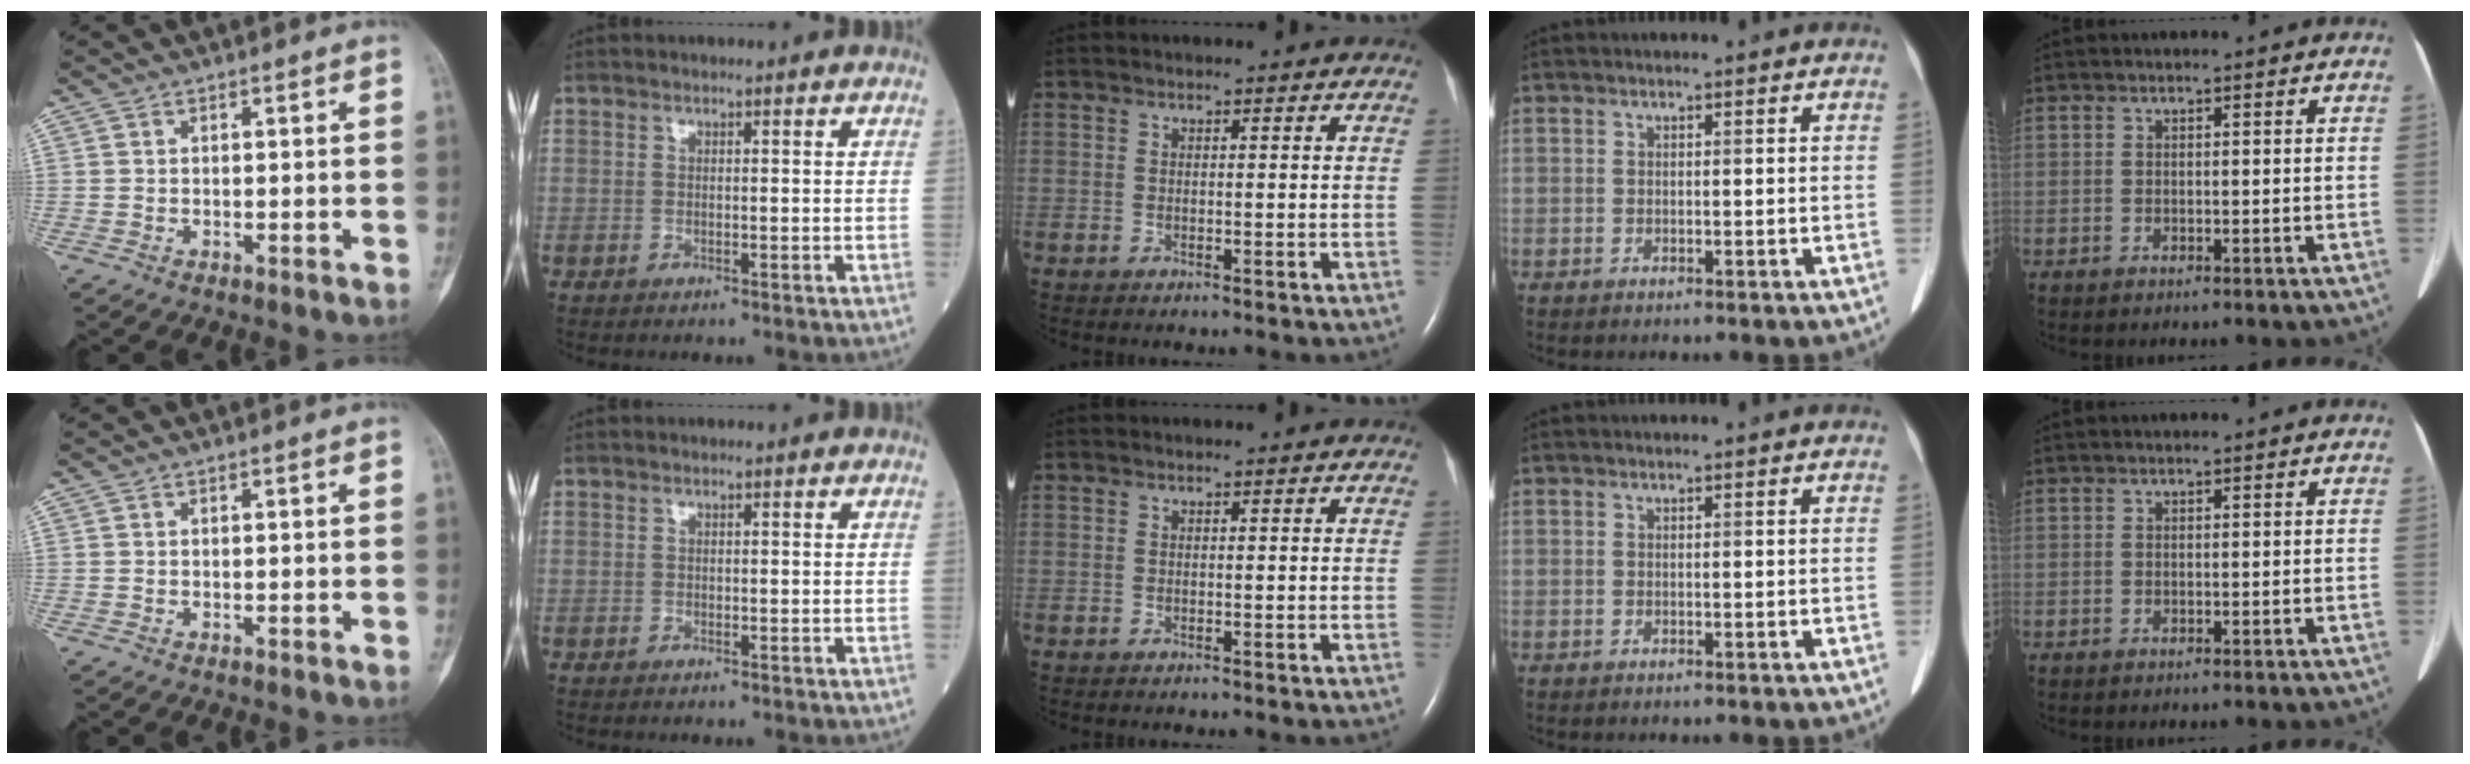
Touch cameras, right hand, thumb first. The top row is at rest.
{}